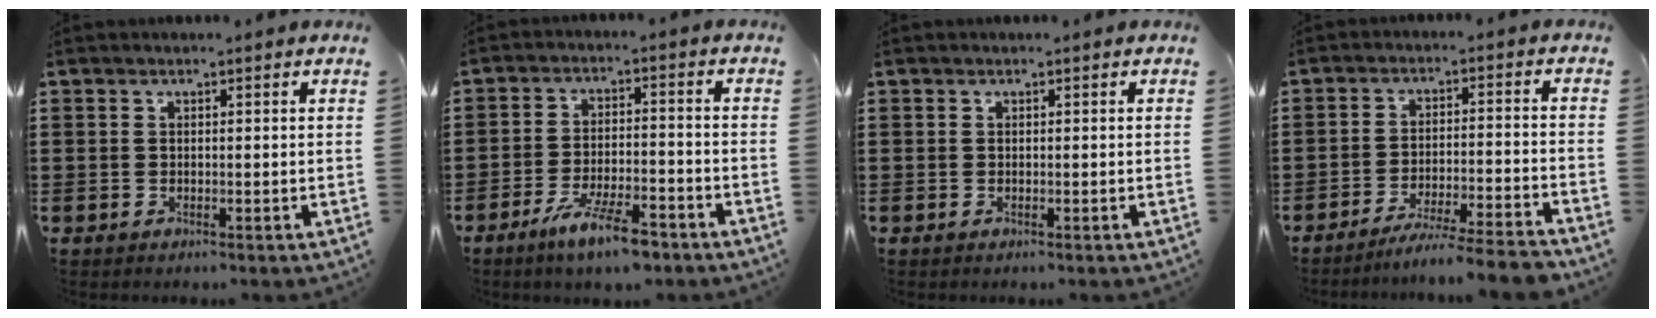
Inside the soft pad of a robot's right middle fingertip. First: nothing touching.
{"total": 7.5, "force": [-5.4, 1.5, 4.9], "torque": [-0.095, 0.001, -0.098]}
{"total": 0.0}
{"total": 6.0, "force": [-5.6, -0.4, 2.2], "torque": [-0.039, -0.013, -0.108]}